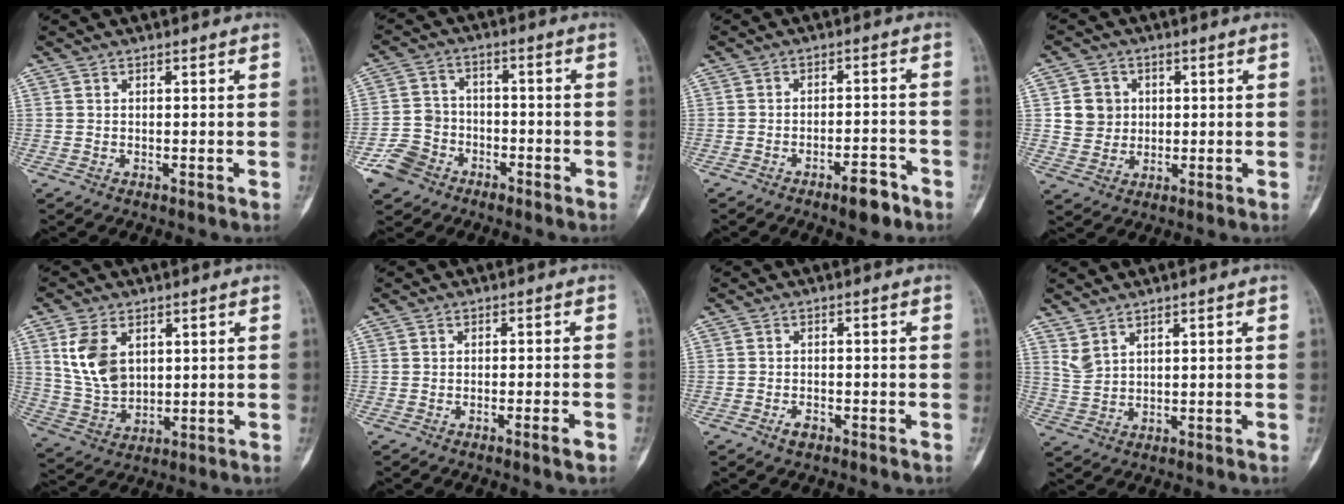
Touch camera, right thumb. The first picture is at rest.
{"total": 8.2, "force": [-4.9, 6.2, 2.3], "torque": [-0.030, 0.032, -0.095]}
{"total": 5.7, "force": [-3.8, 2.0, 3.7], "torque": [-0.047, 0.027, -0.054]}
{"total": 6.2, "force": [1.1, 5.8, 1.8], "torque": [-0.003, 0.000, 0.019]}
{"total": 10.2, "force": [3.4, 6.6, 7.0], "torque": [-0.129, -0.011, 0.080]}
{"total": 2.3, "force": [-1.3, 0.1, 1.8], "torque": [-0.033, 0.003, -0.022]}
{"total": 2.0, "force": [-1.3, 1.1, 1.1], "torque": [-0.021, 0.008, -0.022]}
{"total": 3.3, "force": [2.5, 1.1, 1.8], "torque": [-0.039, -0.016, 0.062]}